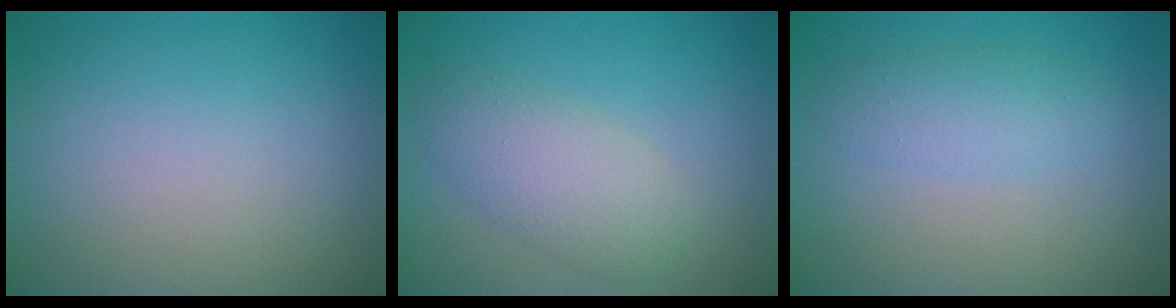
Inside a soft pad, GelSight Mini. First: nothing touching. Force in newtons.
{"total": 3.8, "press": 3.8, "slide": 0.1}
{"total": 2.4, "press": 2.4, "slide": 0.0}